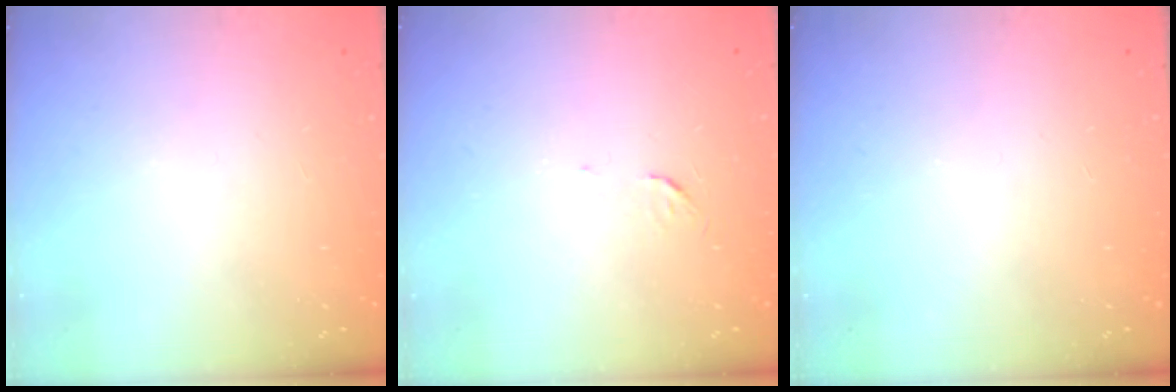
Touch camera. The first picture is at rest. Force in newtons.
{"total": 3.3, "press": 3.3, "slide": 0.5}
{"total": 0.0}